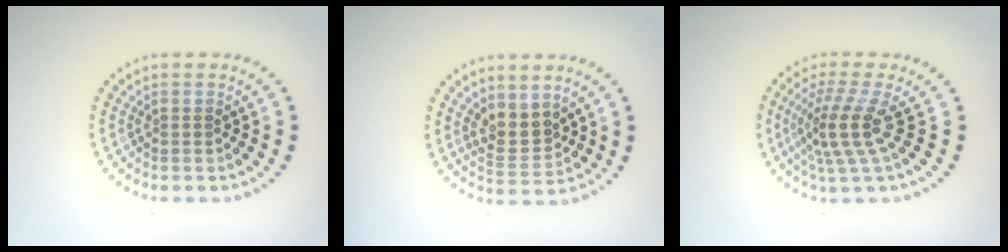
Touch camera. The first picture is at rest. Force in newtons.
{"total": 2.9, "press": 2.6, "slide": 1.3}
{"total": 4.1, "press": 2.8, "slide": 2.9}